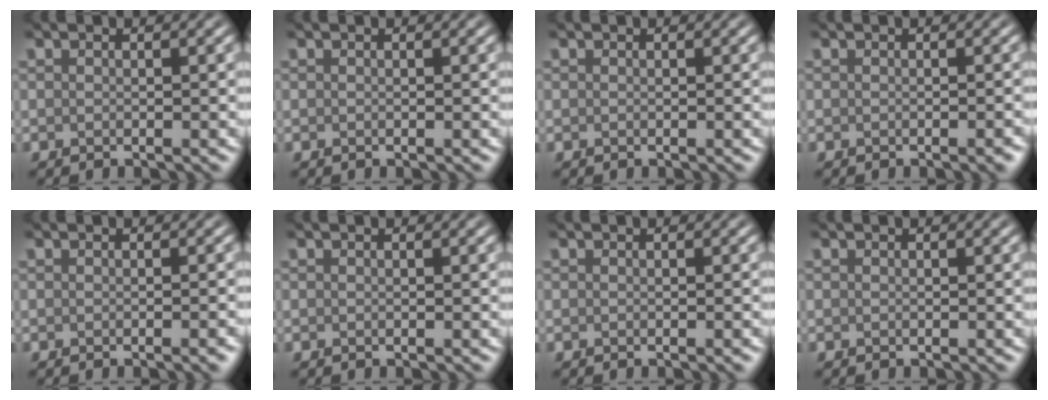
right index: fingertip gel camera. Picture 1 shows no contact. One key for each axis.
{"total": 0.0}
{"total": 0.0}
{"total": 1.1, "fx": -0.5, "fy": 0.2, "fz": 0.9, "tx": -0.009, "ty": 0.000, "tz": -0.007}
{"total": 1.5, "fx": -0.6, "fy": 0.4, "fz": 1.4, "tx": -0.010, "ty": 0.000, "tz": -0.008}
{"total": 0.0}
{"total": 0.6, "fx": -0.2, "fy": 0.1, "fz": 0.5, "tx": -0.003, "ty": 0.001, "tz": -0.004}
{"total": 0.0}